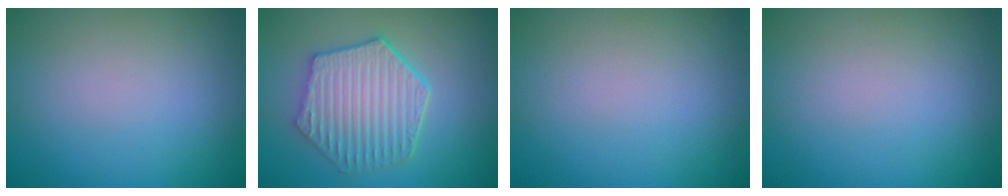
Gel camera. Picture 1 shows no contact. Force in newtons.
{"total": 6.3, "press": 5.0, "slide": 3.7}
{"total": 0.0}
{"total": 0.0}